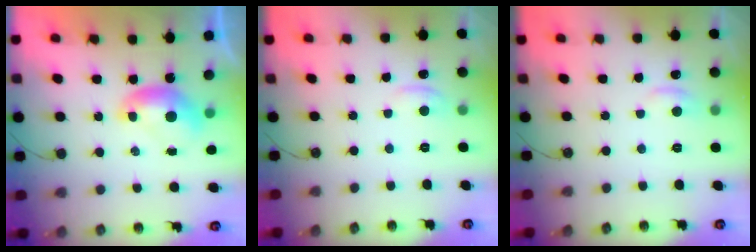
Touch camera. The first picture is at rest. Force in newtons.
{"total": 1.1, "press": 0.8, "slide": 0.7}
{"total": 1.2, "press": 0.7, "slide": 0.9}